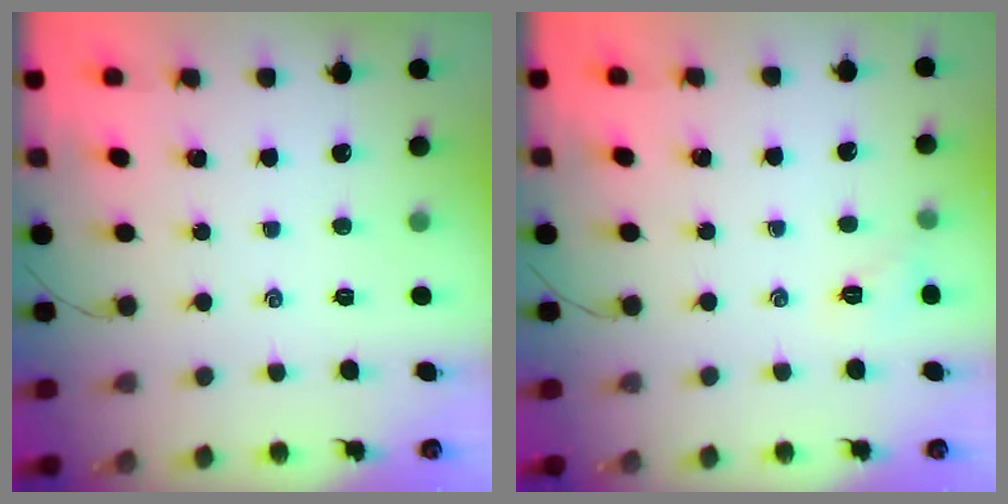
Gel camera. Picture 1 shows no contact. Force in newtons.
{"total": 5.4, "press": 5.2, "slide": 1.6}